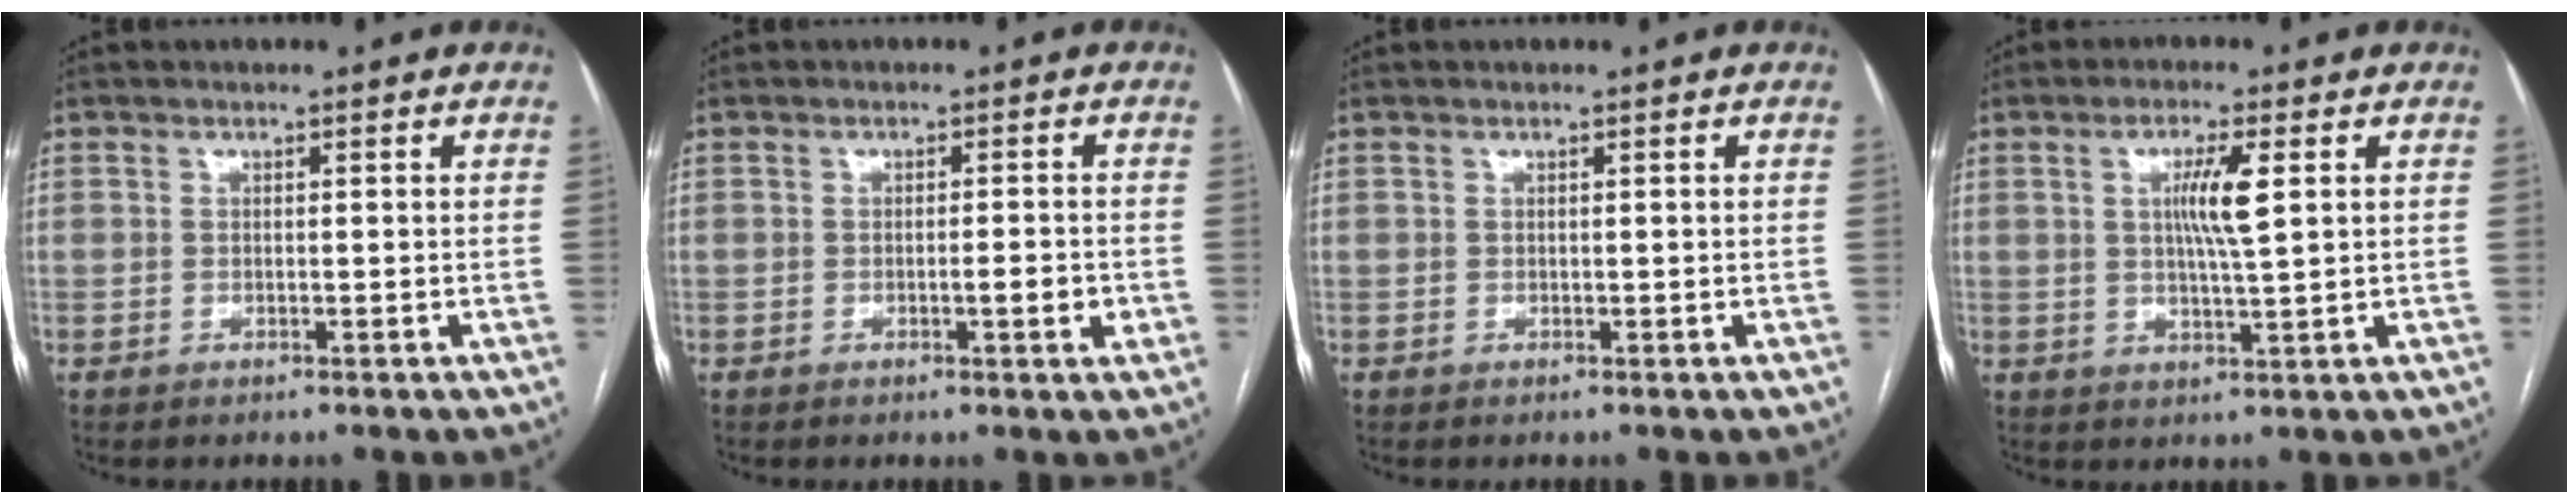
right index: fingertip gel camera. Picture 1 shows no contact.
{"total": 2.7, "force": [-0.8, 0.4, 2.6], "torque": [-0.039, 0.000, -0.012]}
{"total": 0.0}
{"total": 5.7, "force": [1.3, 0.0, 5.5], "torque": [-0.105, -0.002, 0.025]}